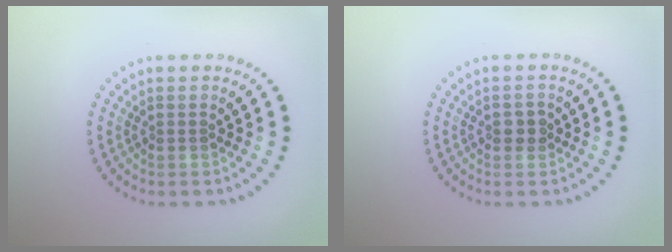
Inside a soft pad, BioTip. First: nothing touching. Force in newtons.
{"total": 1.4, "press": 1.4, "slide": 0.1}